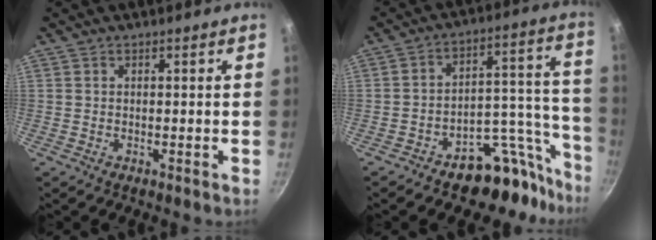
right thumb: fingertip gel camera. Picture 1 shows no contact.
{"total": 22.6, "force": [-13.4, 11.5, 14.2], "torque": [-0.102, 0.097, -0.186]}